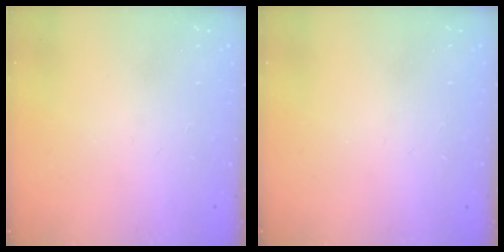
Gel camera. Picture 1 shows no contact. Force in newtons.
{"total": 0.0}